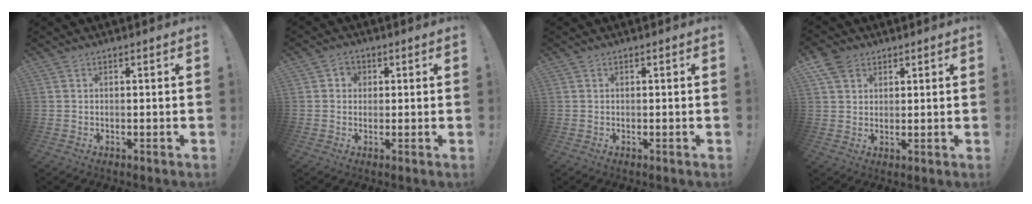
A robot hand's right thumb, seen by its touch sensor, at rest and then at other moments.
{"total": 3.0, "force": [0.4, 2.8, 0.8], "torque": [-0.005, 0.002, 0.005]}
{"total": 0.0}
{"total": 6.1, "force": [3.5, 4.6, 2.0], "torque": [-0.036, -0.011, 0.070]}